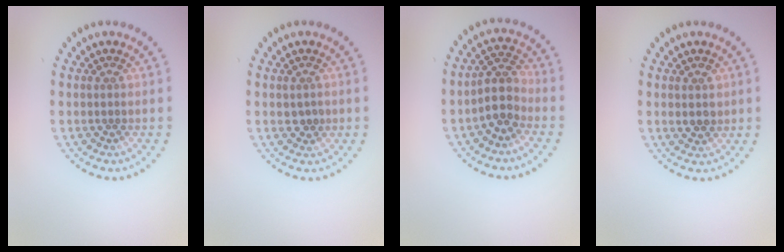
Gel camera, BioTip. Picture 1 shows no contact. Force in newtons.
{"total": 1.3, "press": 1.3, "slide": 0.1}
{"total": 2.9, "press": 2.4, "slide": 1.6}
{"total": 1.8, "press": 1.7, "slide": 0.6}